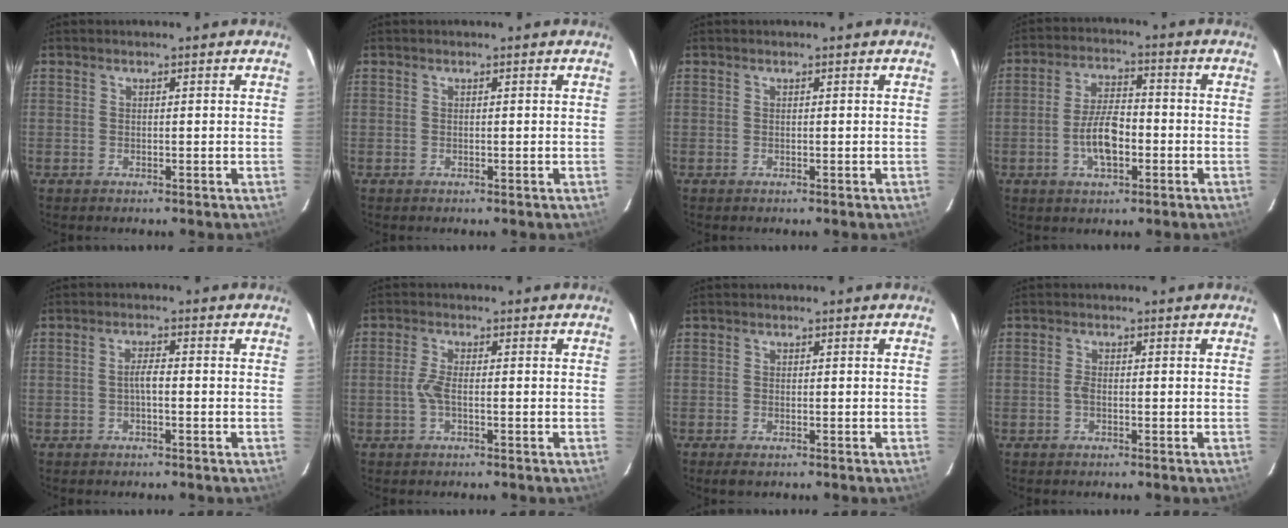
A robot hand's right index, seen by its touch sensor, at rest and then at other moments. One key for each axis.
{"total": 0.0}
{"total": 0.0}
{"total": 7.9, "fx": -2.4, "fy": 3.6, "fz": 6.6, "tx": -0.131, "ty": 0.006, "tz": -0.040}
{"total": 1.9, "fx": -0.7, "fy": 0.3, "fz": 1.8, "tx": -0.035, "ty": 0.007, "tz": -0.013}
{"total": 2.8, "fx": -0.8, "fy": 0.7, "fz": 2.6, "tx": -0.061, "ty": 0.002, "tz": -0.017}
{"total": 1.6, "fx": -1.1, "fy": 0.6, "fz": 0.9, "tx": -0.018, "ty": -0.005, "tz": -0.019}
{"total": 1.2, "fx": -0.5, "fy": 0.6, "fz": 0.9, "tx": -0.020, "ty": 0.003, "tz": -0.010}